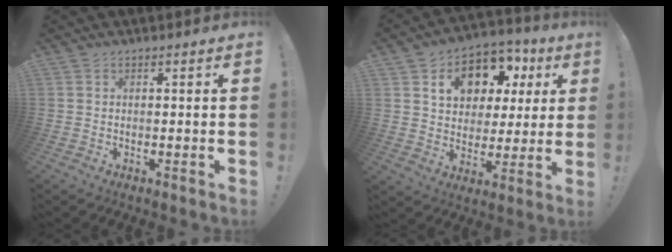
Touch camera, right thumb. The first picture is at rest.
{"total": 13.8, "force": [6.3, 10.0, 7.2], "torque": [-0.099, -0.037, 0.116]}